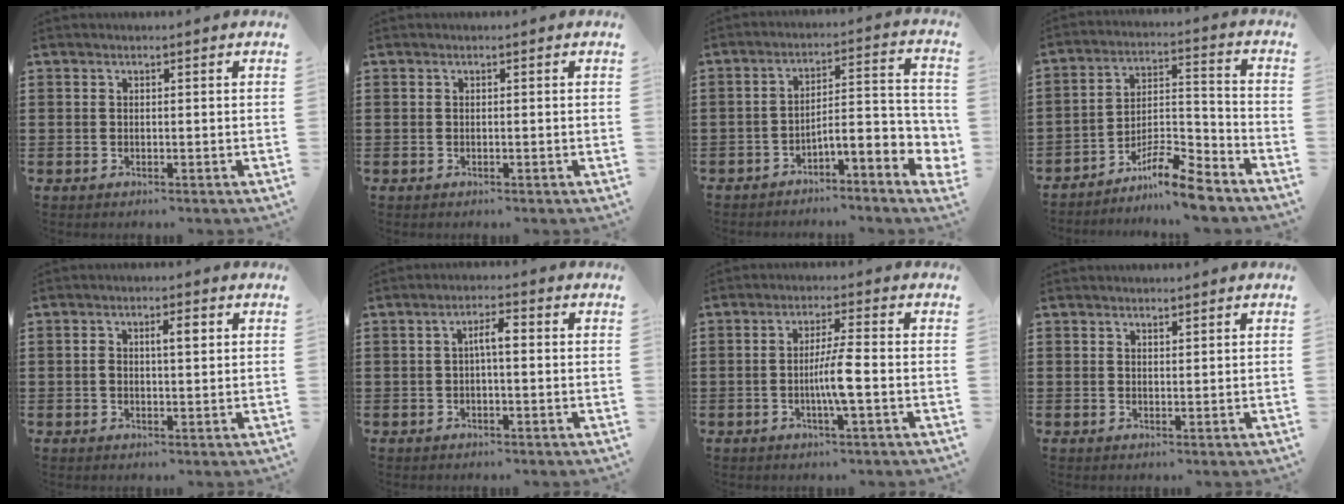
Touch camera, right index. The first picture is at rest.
{"total": 0.0}
{"total": 4.8, "force": [-3.6, 0.7, 3.0], "torque": [-0.047, -0.021, -0.076]}
{"total": 9.0, "force": [-7.5, 1.8, 4.6], "torque": [-0.073, 0.028, -0.140]}
{"total": 3.1, "force": [0.4, 1.0, 2.9], "torque": [-0.048, 0.003, 0.002]}
{"total": 3.1, "force": [-0.1, 0.7, 3.1], "torque": [-0.058, 0.008, -0.006]}
{"total": 5.0, "force": [-1.1, -0.1, 4.8], "torque": [-0.093, -0.008, -0.026]}
{"total": 0.9, "force": [0.8, 0.3, 0.2], "torque": [-0.004, 0.001, 0.016]}